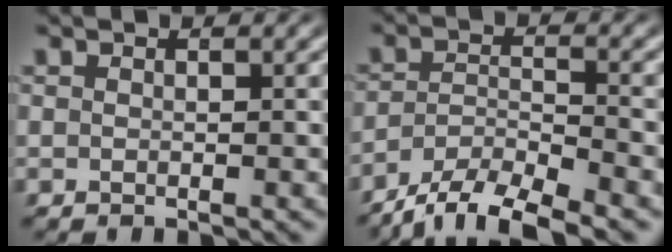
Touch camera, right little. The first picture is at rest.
{"total": 7.4, "force": [-5.5, 3.3, 3.7], "torque": [-0.055, -0.017, -0.087]}